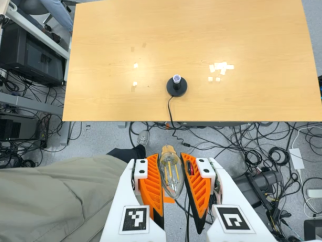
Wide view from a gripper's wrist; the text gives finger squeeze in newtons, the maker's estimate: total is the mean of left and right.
{"total": 20.5, "left": 21.9, "right": 19.0}